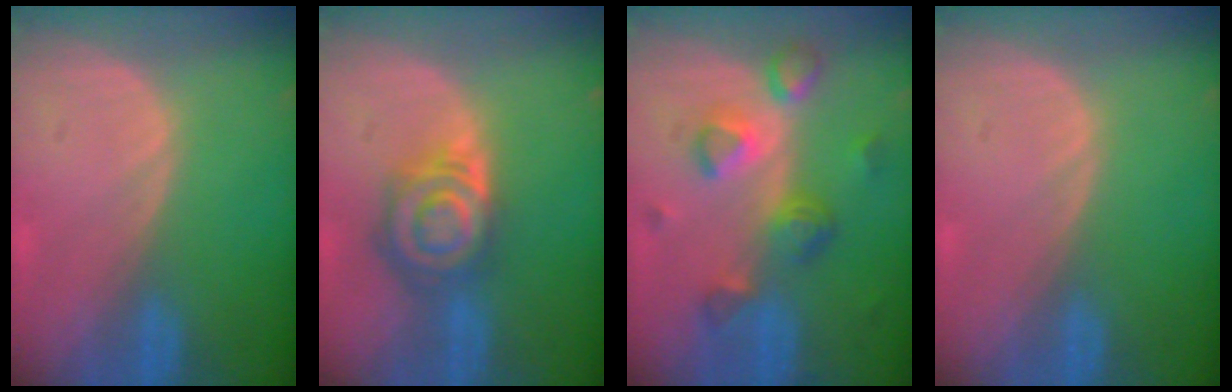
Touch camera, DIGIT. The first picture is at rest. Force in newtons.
{"total": 7.9, "press": 6.9, "slide": 3.7}
{"total": 7.9, "press": 7.0, "slide": 3.6}
{"total": 0.0}